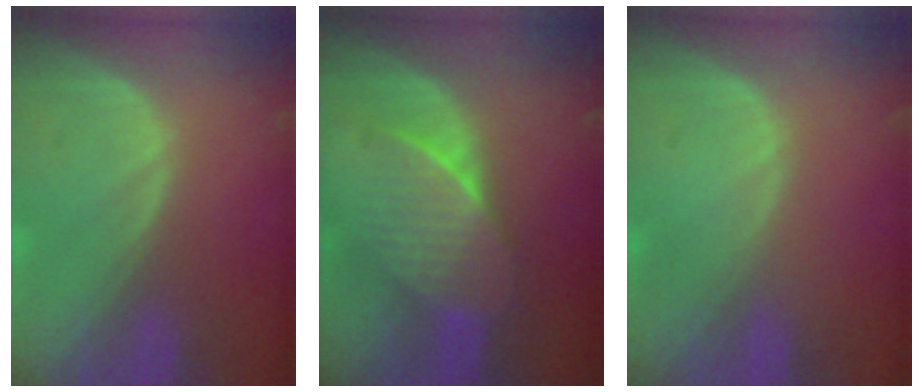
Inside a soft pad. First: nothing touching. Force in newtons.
{"total": 7.1, "press": 6.6, "slide": 2.7}
{"total": 0.0}